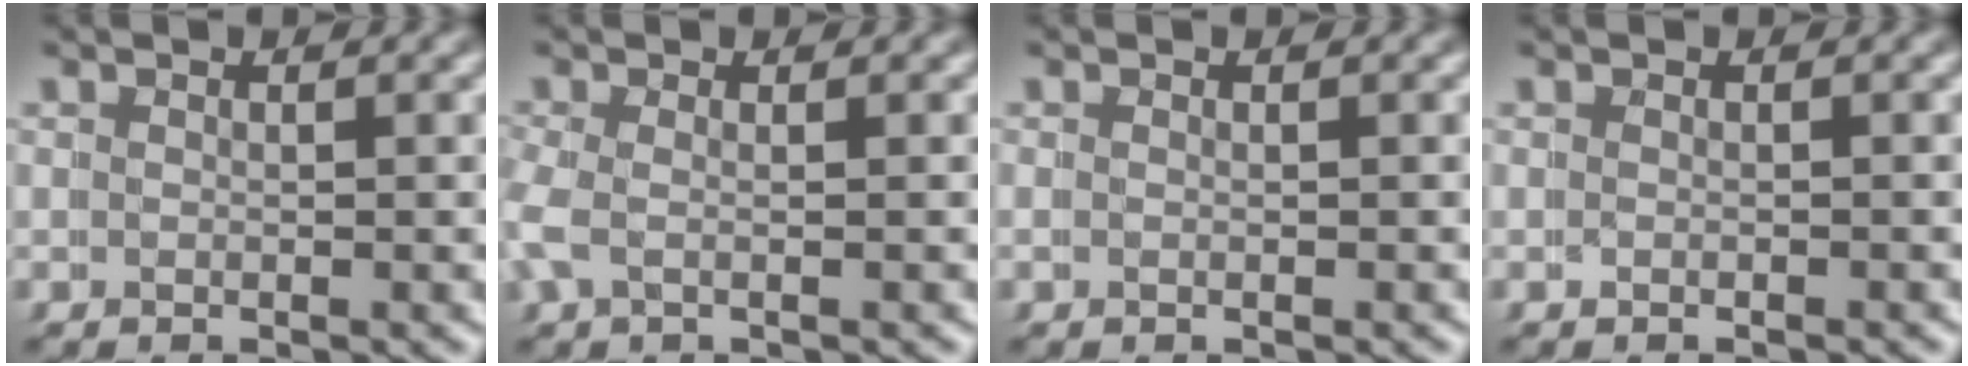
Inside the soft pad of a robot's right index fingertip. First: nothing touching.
{"total": 1.3, "force": [-0.3, 0.8, 1.0], "torque": [-0.035, -0.005, -0.005]}
{"total": 0.0}
{"total": 0.0}